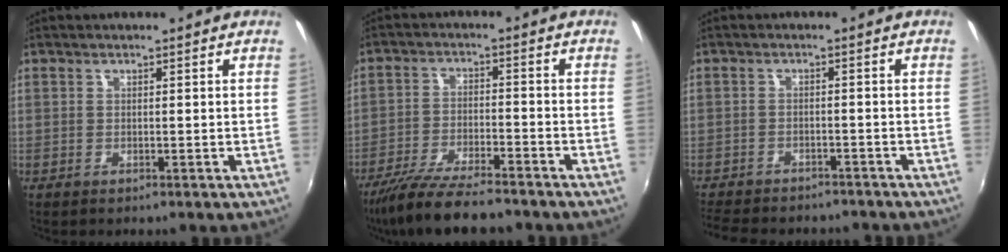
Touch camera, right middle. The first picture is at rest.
{"total": 12.3, "force": [-10.5, 1.9, 6.0], "torque": [-0.137, -0.025, -0.185]}
{"total": 12.2, "force": [-10.6, 4.1, 4.5], "torque": [-0.113, -0.017, -0.157]}